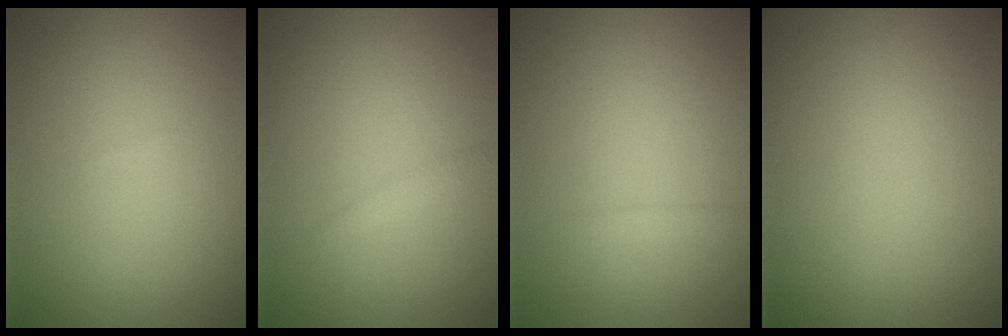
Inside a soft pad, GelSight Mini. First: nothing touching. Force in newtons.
{"total": 0.7, "press": 0.7, "slide": 0.1}
{"total": 0.5, "press": 0.5, "slide": 0.0}
{"total": 0.0}